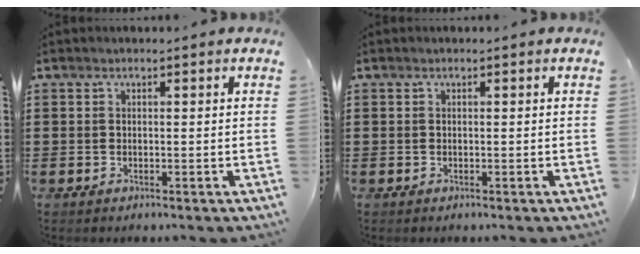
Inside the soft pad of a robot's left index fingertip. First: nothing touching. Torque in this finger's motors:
{"motor_torque": [0.00, 0.00, 0.00, 0.00]}